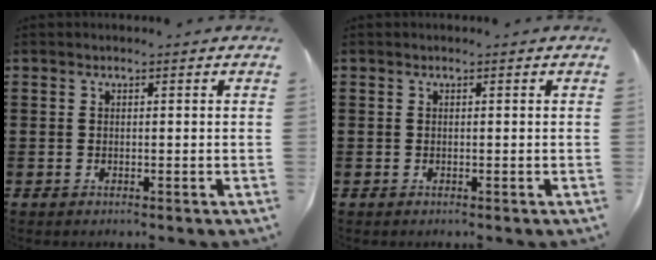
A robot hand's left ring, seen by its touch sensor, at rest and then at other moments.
{"total": 0.0}